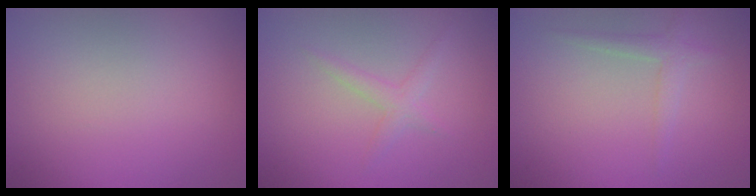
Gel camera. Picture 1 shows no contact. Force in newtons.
{"total": 1.4, "press": 1.4, "slide": 0.1}
{"total": 1.6, "press": 1.6, "slide": 0.1}